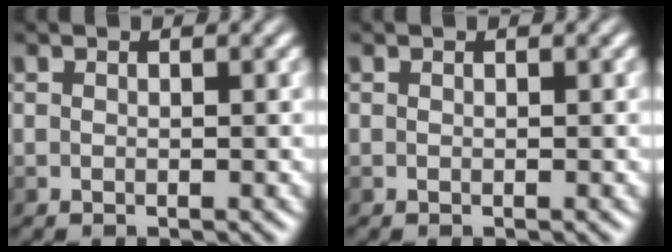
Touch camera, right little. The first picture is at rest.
{"total": 0.0}